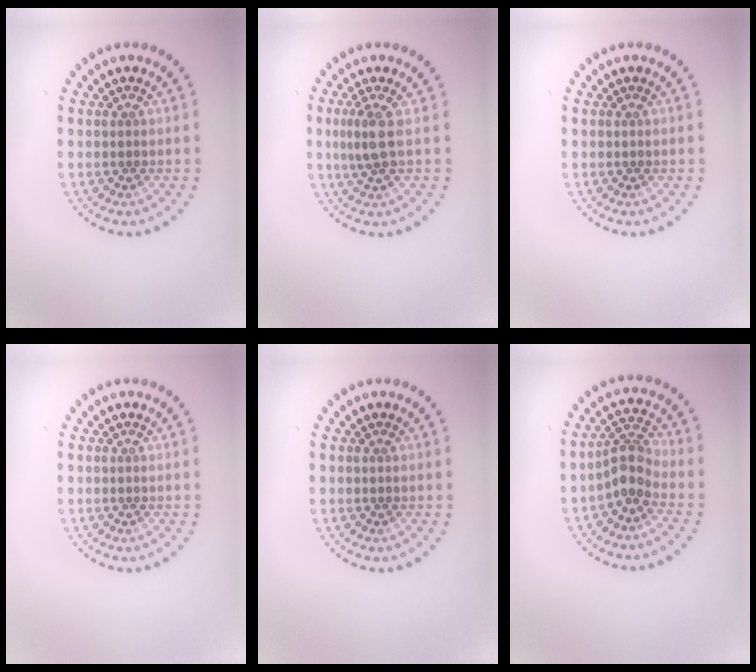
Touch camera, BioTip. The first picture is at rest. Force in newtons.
{"total": 2.2, "press": 1.8, "slide": 1.1}
{"total": 0.0}
{"total": 0.0}
{"total": 0.0}
{"total": 3.0, "press": 2.2, "slide": 2.0}